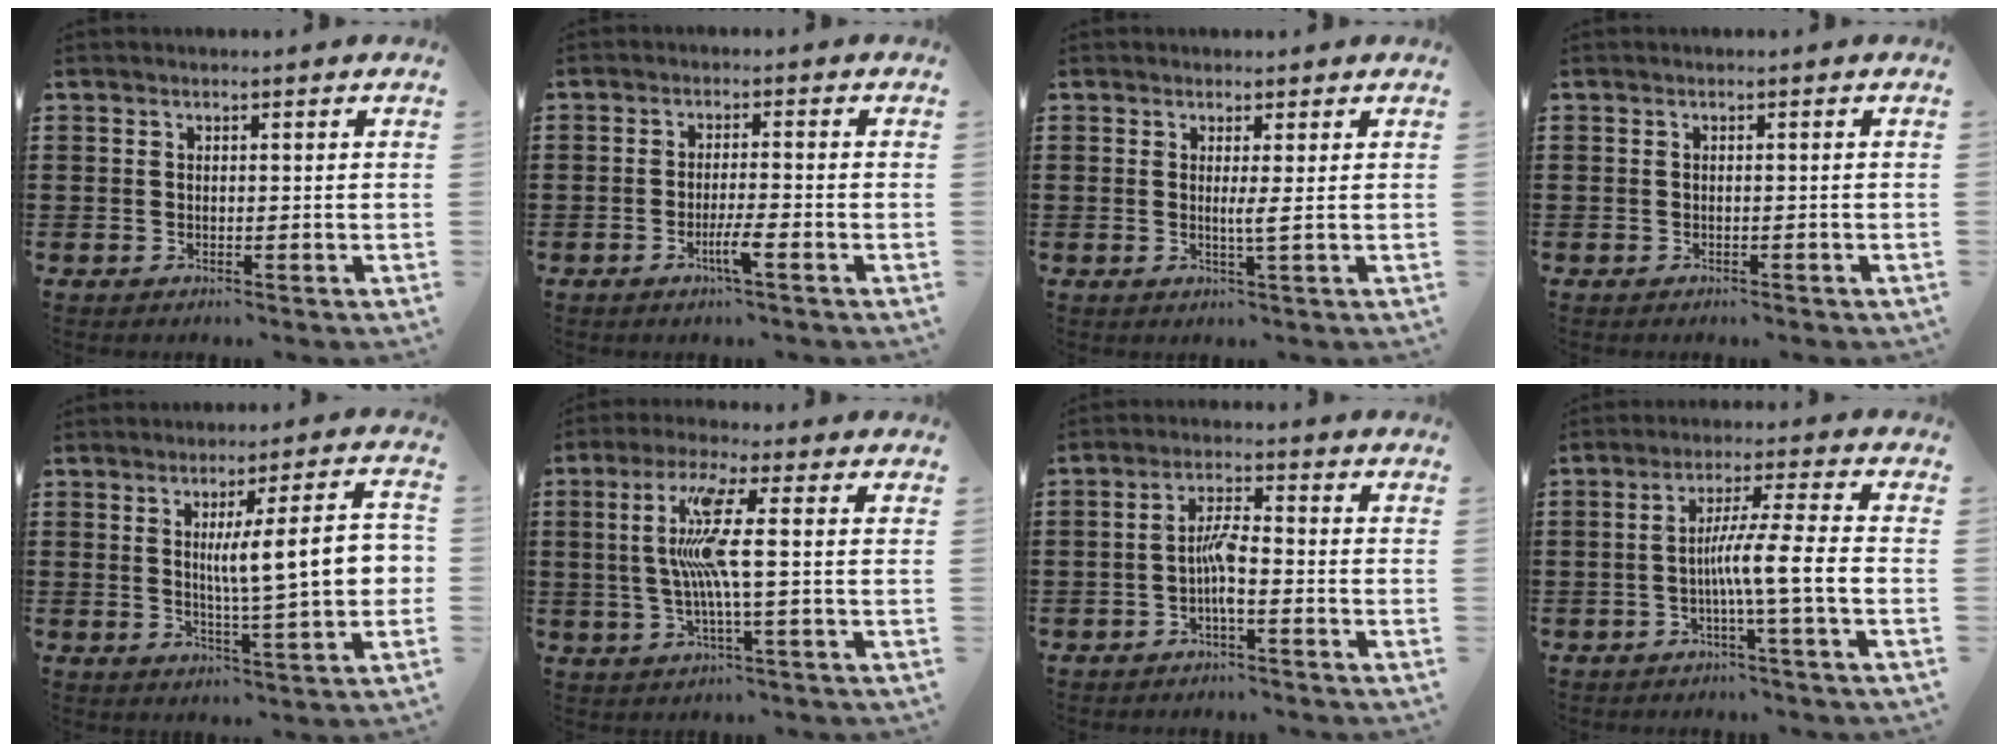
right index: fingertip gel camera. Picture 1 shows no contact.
{"total": 3.7, "force": [-1.8, 0.1, 3.2], "torque": [-0.061, -0.009, -0.034]}
{"total": 2.0, "force": [0.3, -0.4, 1.9], "torque": [-0.038, -0.008, 0.002]}
{"total": 0.5, "force": [-0.5, 0.2, 0.2], "torque": [-0.006, -0.002, -0.009]}
{"total": 10.6, "force": [1.2, 1.3, 10.5], "torque": [-0.172, -0.002, 0.014]}
{"total": 9.1, "force": [0.6, 0.2, 9.1], "torque": [-0.198, -0.015, -0.004]}
{"total": 4.5, "force": [-1.4, 1.0, 4.2], "torque": [-0.090, 0.000, -0.031]}
{"total": 7.9, "force": [-2.0, -0.4, 7.6], "torque": [-0.132, -0.004, -0.039]}